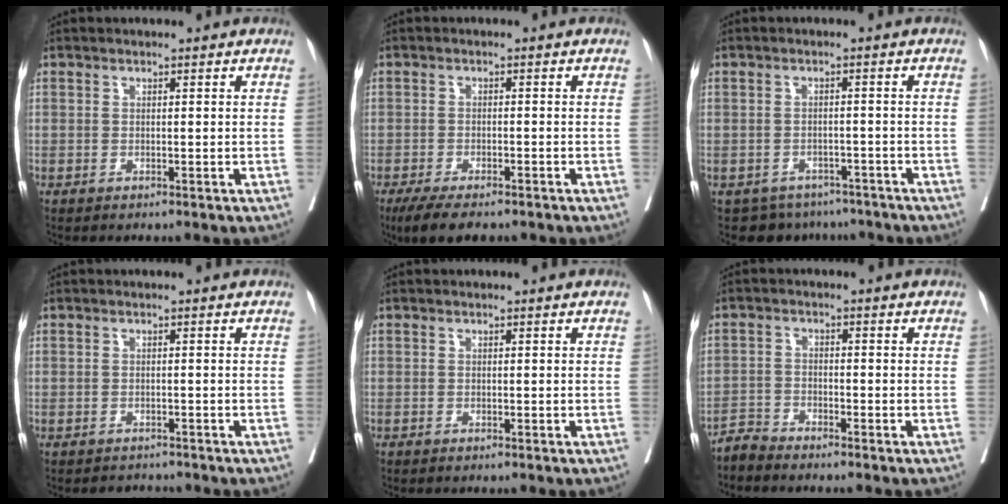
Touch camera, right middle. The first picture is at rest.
{"total": 7.6, "force": [-5.9, 1.9, 4.3], "torque": [-0.063, -0.012, -0.092]}
{"total": 6.8, "force": [-5.7, 3.7, 0.1], "torque": [0.006, 0.014, -0.068]}
{"total": 1.7, "force": [-1.6, 0.5, -0.5], "torque": [0.005, -0.004, -0.027]}
{"total": 0.0}
{"total": 2.5, "force": [-2.5, -0.1, -0.5], "torque": [0.017, -0.010, -0.054]}